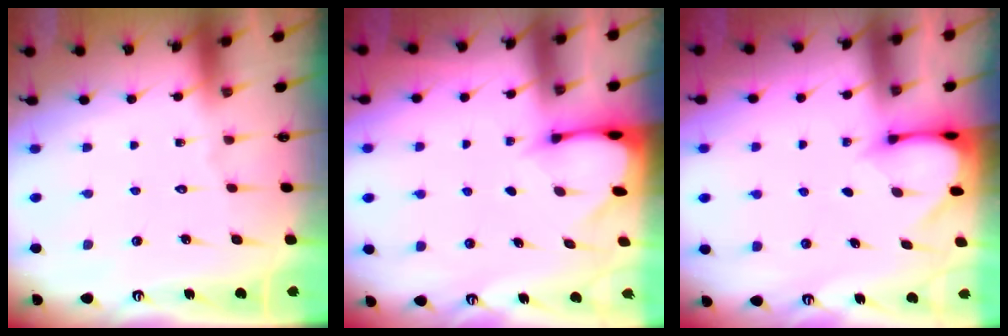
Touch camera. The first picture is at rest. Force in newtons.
{"total": 2.3, "press": 2.3, "slide": 0.1}
{"total": 3.0, "press": 3.0, "slide": 0.3}